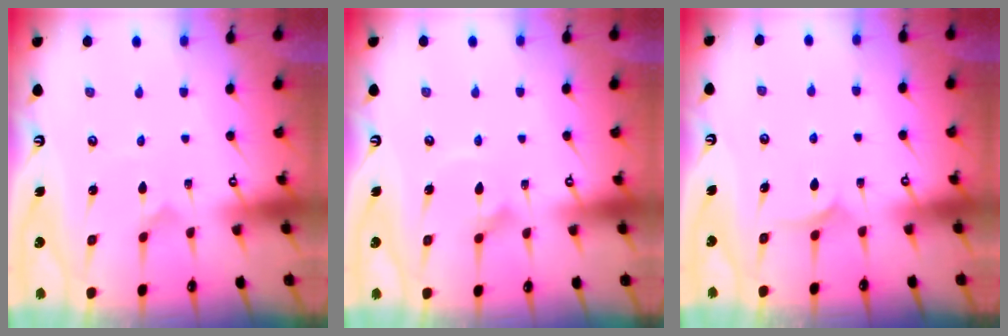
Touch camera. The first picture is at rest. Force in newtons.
{"total": 3.8, "press": 3.8, "slide": 0.3}
{"total": 6.2, "press": 6.2, "slide": 0.2}